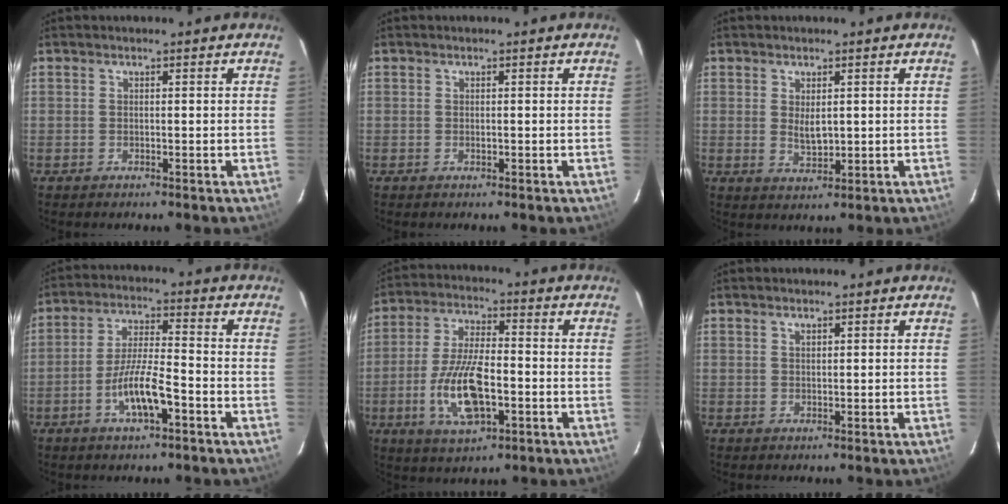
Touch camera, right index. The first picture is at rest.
{"total": 0.0}
{"total": 3.4, "force": [0.6, 1.8, 2.8], "torque": [-0.044, -0.008, 0.015]}
{"total": 8.5, "force": [-4.1, 1.6, 7.2], "torque": [-0.143, -0.003, -0.073]}
{"total": 12.8, "force": [-3.8, 5.0, 11.1], "torque": [-0.229, -0.008, -0.068]}
{"total": 0.8, "force": [0.6, 0.4, 0.4], "torque": [-0.005, 0.002, 0.011]}